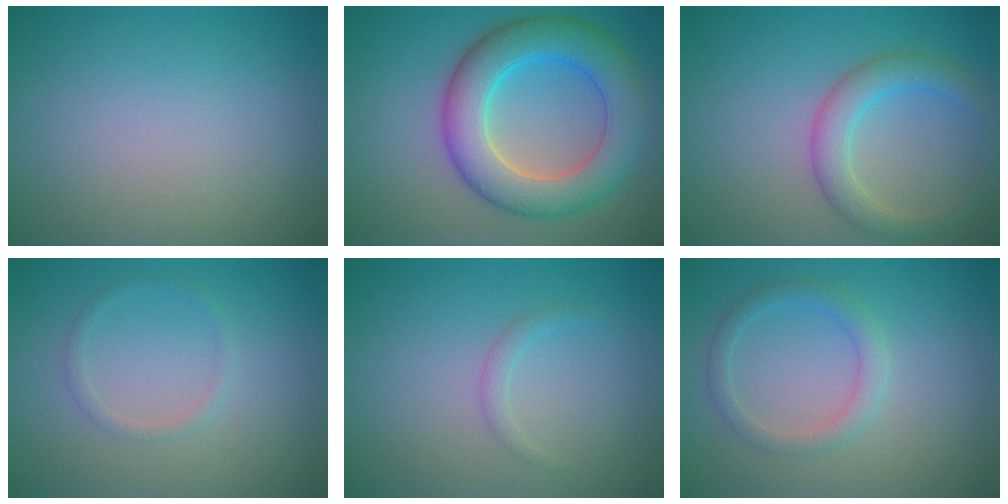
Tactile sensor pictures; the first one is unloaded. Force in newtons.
{"total": 8.0, "press": 8.0, "slide": 0.1}
{"total": 3.5, "press": 3.5, "slide": 0.1}
{"total": 1.0, "press": 1.0, "slide": 0.1}
{"total": 0.9, "press": 0.9, "slide": 0.1}
{"total": 2.0, "press": 2.0, "slide": 0.1}